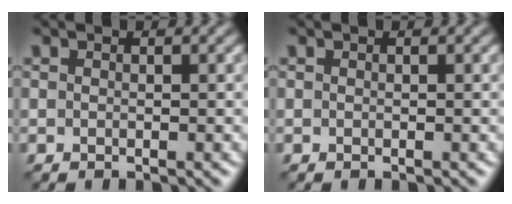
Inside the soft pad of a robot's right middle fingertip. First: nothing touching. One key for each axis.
{"total": 0.0}